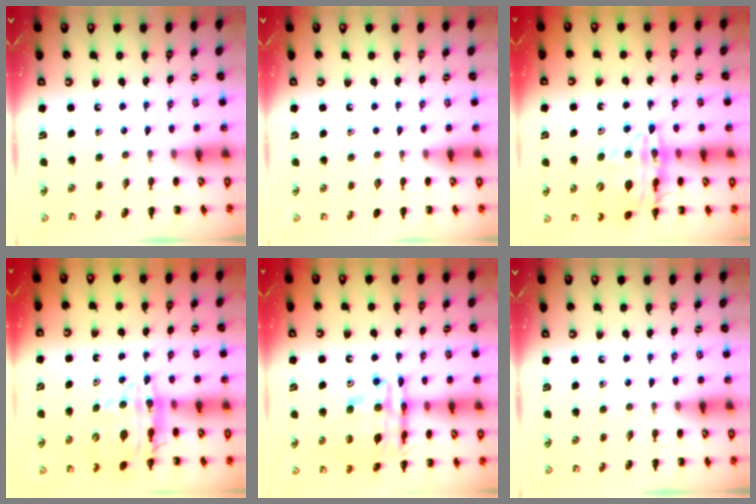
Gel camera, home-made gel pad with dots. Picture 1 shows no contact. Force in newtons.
{"total": 0.0}
{"total": 16.5, "press": 16.3, "slide": 2.7}
{"total": 11.3, "press": 10.7, "slide": 3.7}
{"total": 17.1, "press": 16.8, "slide": 3.4}
{"total": 0.0}